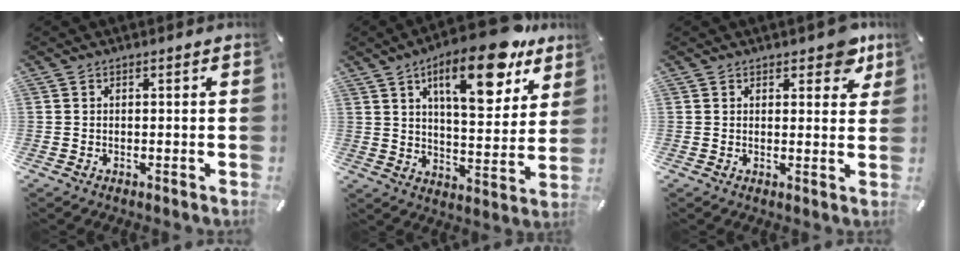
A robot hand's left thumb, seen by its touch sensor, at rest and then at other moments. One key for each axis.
{"total": 18.8, "fx": 11.2, "fy": 6.9, "fz": 13.4, "tx": -0.203, "ty": -0.056, "tz": 0.177}
{"total": 5.5, "fx": 3.8, "fy": 3.1, "fz": 2.6, "tx": -0.014, "ty": -0.017, "tz": 0.061}